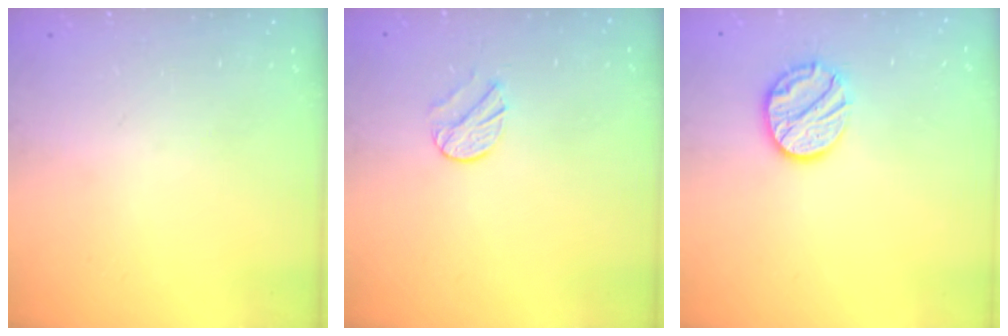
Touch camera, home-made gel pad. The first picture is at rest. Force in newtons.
{"total": 8.1, "press": 8.1, "slide": 0.7}
{"total": 11.5, "press": 11.5, "slide": 0.5}